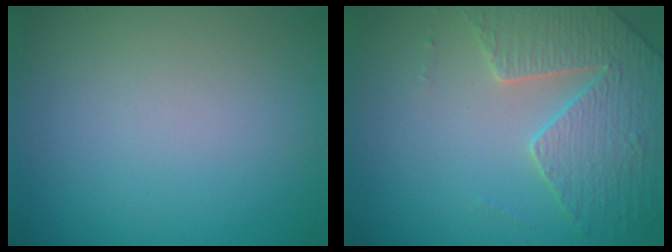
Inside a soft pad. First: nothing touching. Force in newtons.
{"total": 4.1, "press": 4.1, "slide": 0.5}